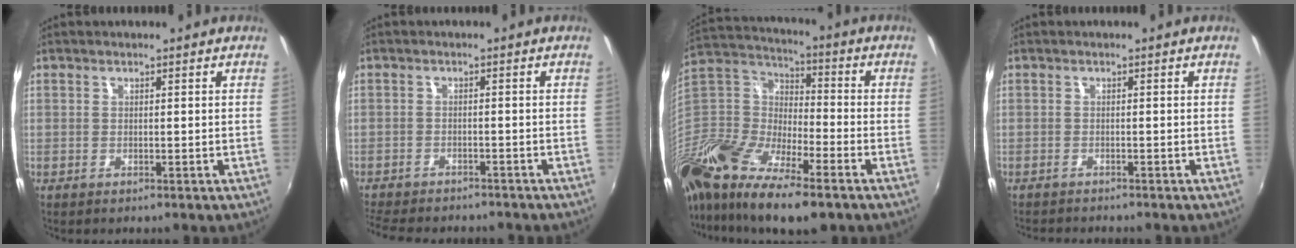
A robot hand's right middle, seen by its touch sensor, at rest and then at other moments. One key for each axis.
{"total": 10.5, "fx": -9.3, "fy": 3.2, "fz": 3.9, "tx": -0.101, "ty": -0.024, "tz": -0.142}
{"total": 24.8, "fx": -15.9, "fy": 9.4, "fz": 16.5, "tx": -0.357, "ty": -0.038, "tz": -0.297}
{"total": 2.8, "fx": -2.7, "fy": 0.4, "fz": 0.6, "tx": -0.023, "ty": -0.016, "tz": -0.046}